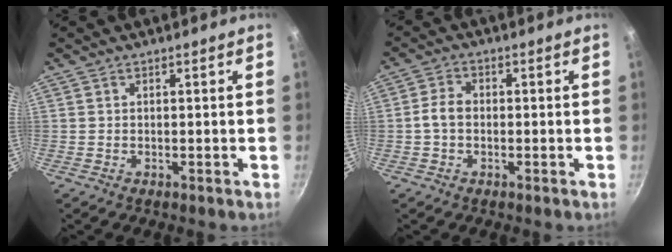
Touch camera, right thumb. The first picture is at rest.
{"total": 3.7, "force": [-0.5, 2.6, 2.5], "torque": [-0.048, 0.018, -0.016]}